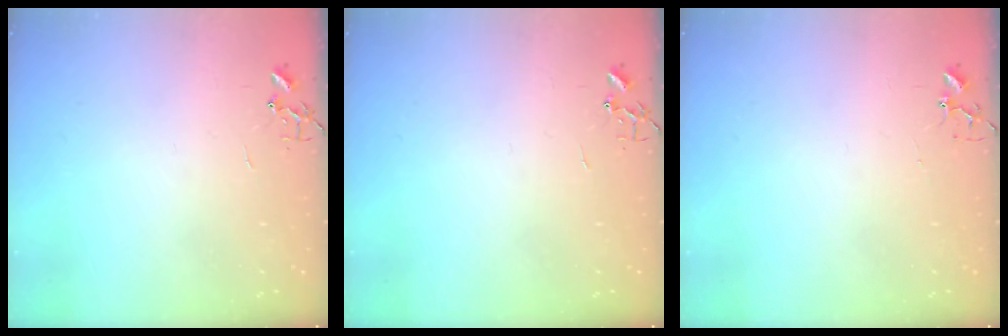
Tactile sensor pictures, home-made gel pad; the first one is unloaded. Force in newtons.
{"total": 0.0}
{"total": 3.9, "press": 3.8, "slide": 0.6}